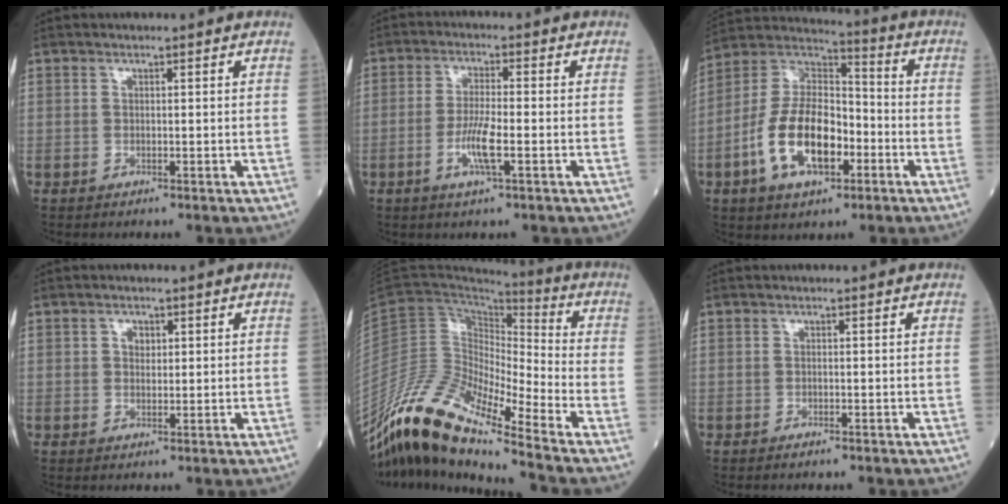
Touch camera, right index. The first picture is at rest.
{"total": 5.4, "force": [-1.9, 0.5, 5.0], "torque": [-0.102, -0.007, -0.036]}
{"total": 15.1, "force": [-5.0, 7.2, 12.3], "torque": [-0.252, 0.017, -0.089]}
{"total": 1.6, "force": [0.5, 1.2, 0.9], "torque": [-0.014, 0.000, 0.007]}
{"total": 14.3, "force": [-11.3, 1.7, 8.6], "torque": [-0.171, 0.018, -0.209]}
{"total": 0.7, "force": [-0.7, 0.1, 0.3], "torque": [-0.010, -0.002, -0.009]}